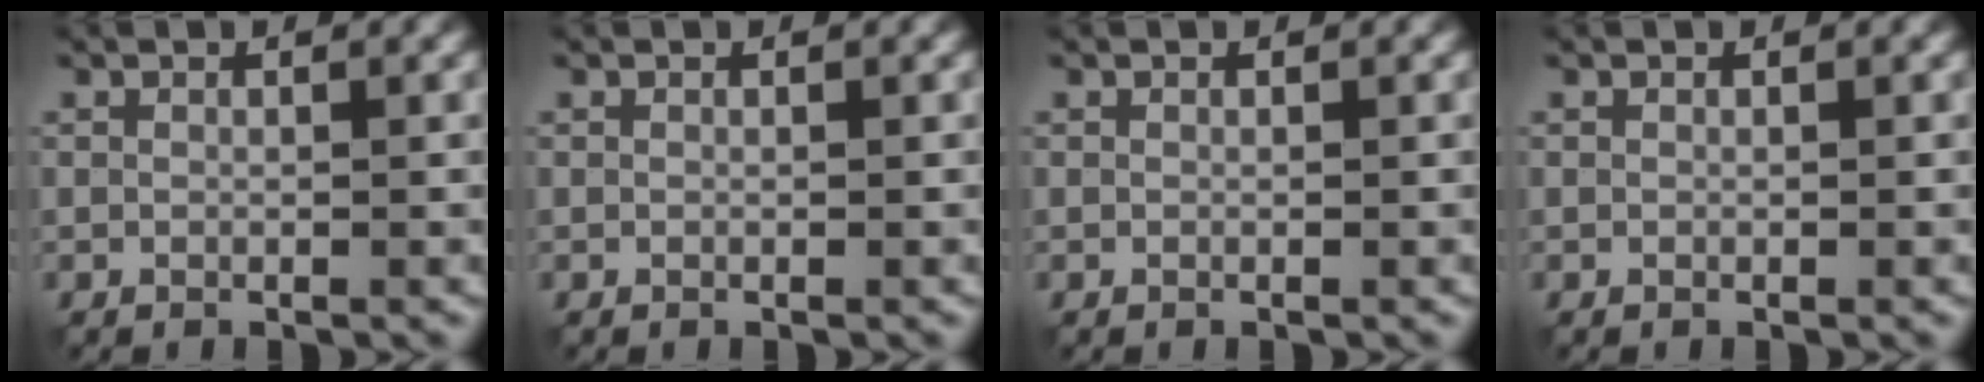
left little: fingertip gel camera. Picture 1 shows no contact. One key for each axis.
{"total": 0.0}
{"total": 0.0}
{"total": 0.0}